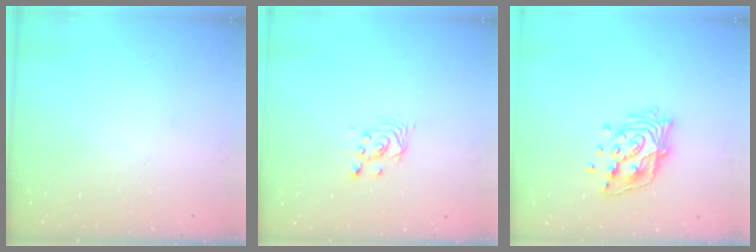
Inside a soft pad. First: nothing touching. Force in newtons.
{"total": 2.9, "press": 2.9, "slide": 0.1}
{"total": 14.7, "press": 14.6, "slide": 1.3}